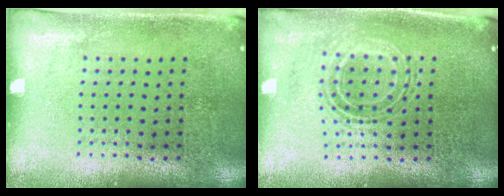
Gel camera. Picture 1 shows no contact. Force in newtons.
{"total": 0.7, "press": 0.6, "slide": 0.3}